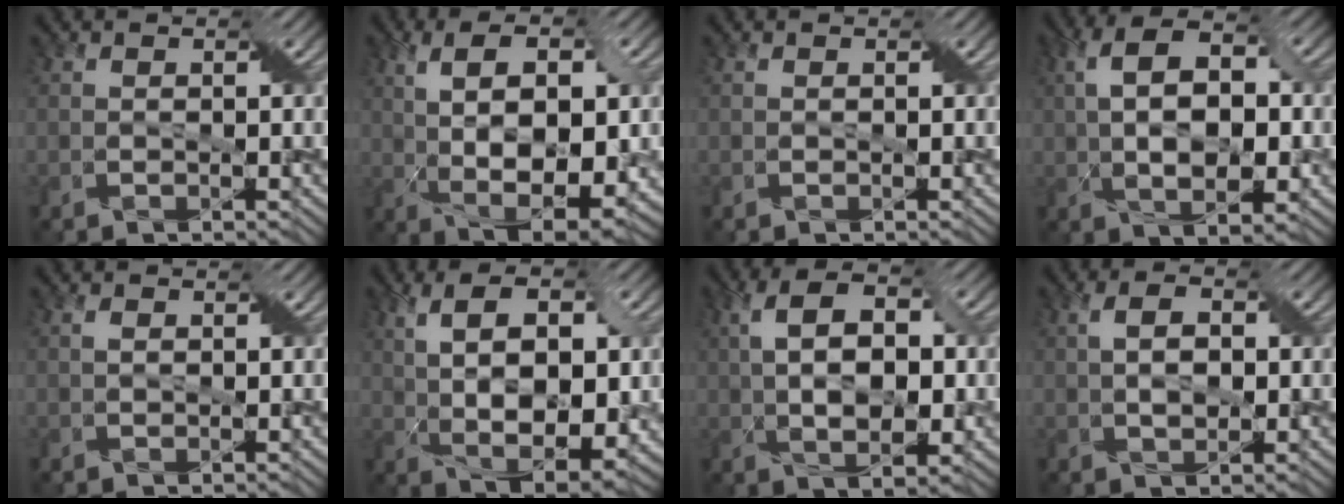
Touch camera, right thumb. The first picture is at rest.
{"total": 11.5, "force": [0.9, 5.4, 10.1], "torque": [-0.171, 0.003, 0.016]}
{"total": 0.0}
{"total": 10.1, "force": [0.6, 5.3, 8.6], "torque": [-0.158, 0.008, 0.009]}
{"total": 0.9, "force": [0.2, 0.5, 0.7], "torque": [-0.015, 0.005, 0.005]}
{"total": 11.4, "force": [1.7, 5.7, 9.7], "torque": [-0.173, 0.002, 0.029]}
{"total": 9.0, "force": [0.7, 4.7, 7.7], "torque": [-0.144, 0.007, 0.008]}
{"total": 4.0, "force": [0.3, 2.1, 3.3], "torque": [-0.066, 0.001, 0.005]}